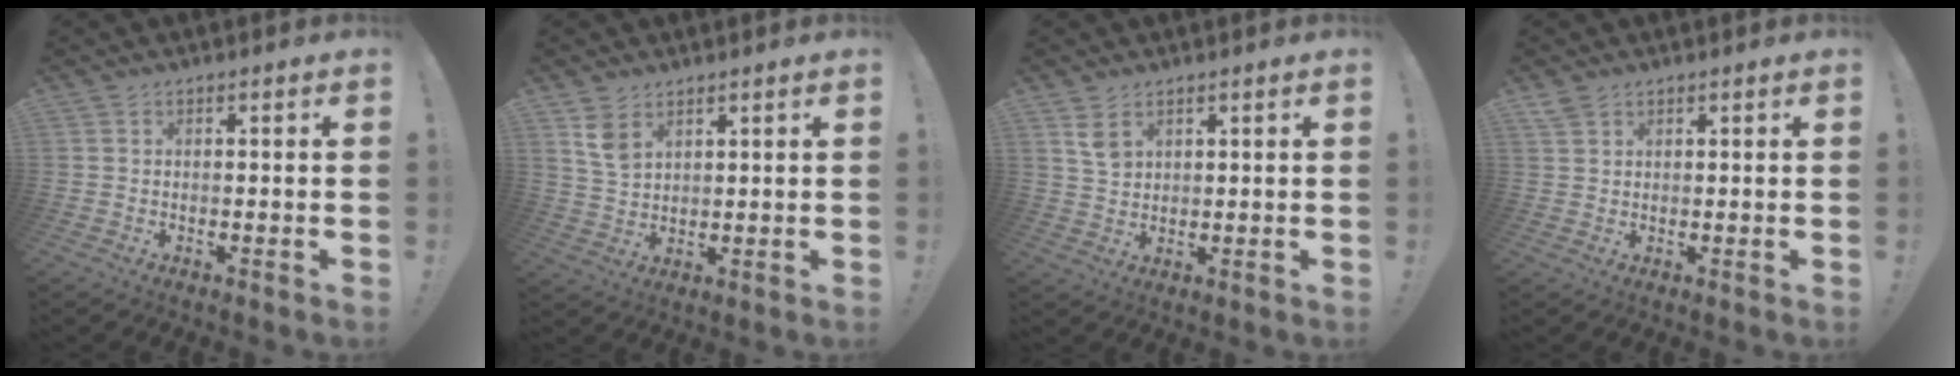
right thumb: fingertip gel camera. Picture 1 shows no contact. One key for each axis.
{"total": 6.2, "fx": 3.8, "fy": 3.7, "fz": 3.2, "tx": -0.038, "ty": -0.019, "tz": 0.072}
{"total": 4.9, "fx": 2.7, "fy": 3.2, "fz": 2.5, "tx": -0.023, "ty": -0.013, "tz": 0.049}
{"total": 2.9, "fx": 2.3, "fy": 1.6, "fz": 0.8, "tx": -0.012, "ty": -0.011, "tz": 0.043}